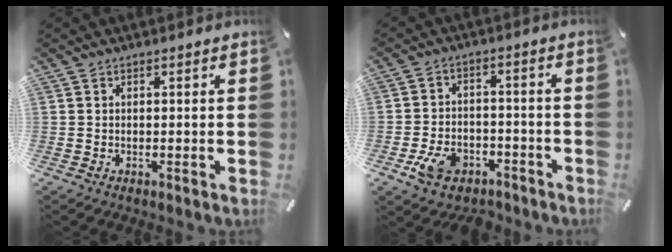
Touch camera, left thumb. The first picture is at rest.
{"total": 7.5, "force": [-4.1, 5.2, 3.6], "torque": [-0.078, 0.021, -0.073]}